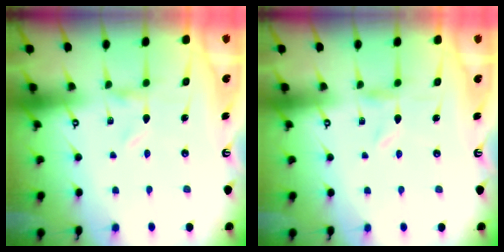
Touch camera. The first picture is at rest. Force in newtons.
{"total": 0.0}